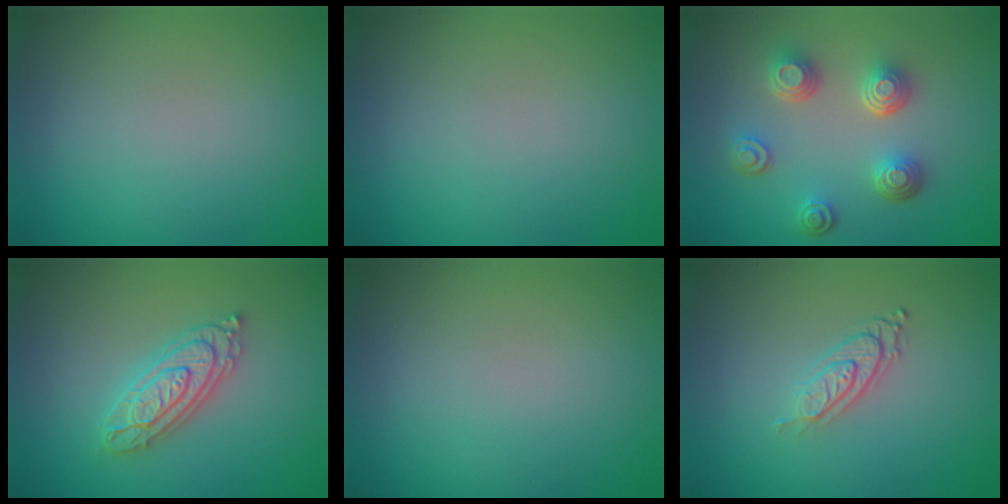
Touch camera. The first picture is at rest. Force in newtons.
{"total": 0.0}
{"total": 4.5, "press": 3.5, "slide": 2.9}
{"total": 4.1, "press": 4.1, "slide": 0.7}
{"total": 0.0}
{"total": 2.9, "press": 1.9, "slide": 2.2}